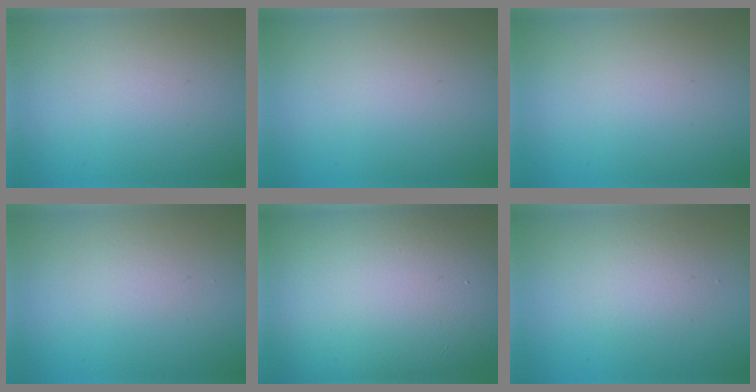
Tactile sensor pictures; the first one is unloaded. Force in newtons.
{"total": 0.0}
{"total": 0.0}
{"total": 0.0}
{"total": 18.9, "press": 18.8, "slide": 1.2}
{"total": 1.9, "press": 1.9, "slide": 0.0}